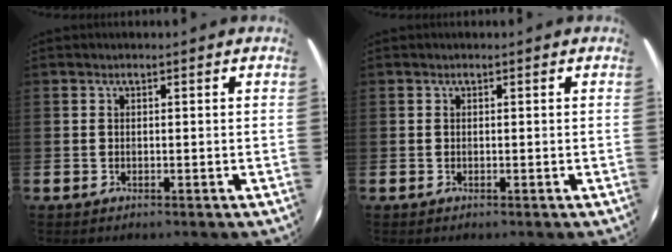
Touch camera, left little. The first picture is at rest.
{"total": 0.0}